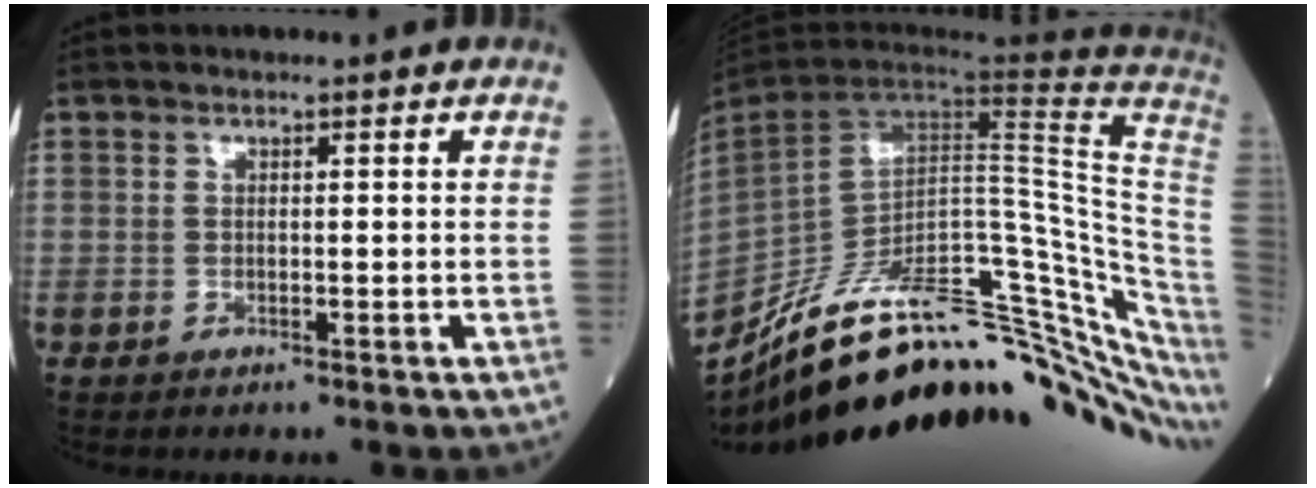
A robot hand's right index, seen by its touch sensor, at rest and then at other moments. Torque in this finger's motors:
{"motor_torque": [0.22, -1.92, -0.32, -0.21]}